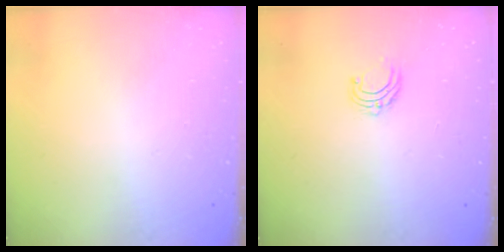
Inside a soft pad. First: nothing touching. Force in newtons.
{"total": 5.3, "press": 5.3, "slide": 0.5}